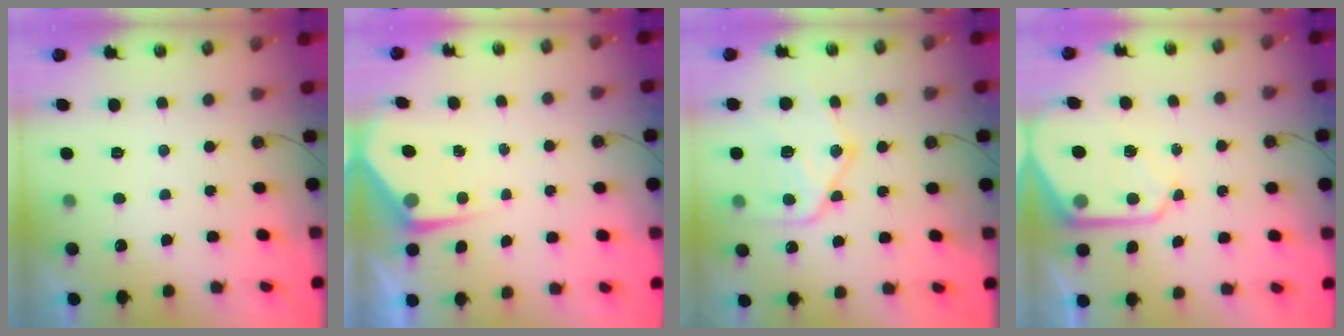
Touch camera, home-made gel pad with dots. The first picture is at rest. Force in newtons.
{"total": 5.4, "press": 5.3, "slide": 0.6}
{"total": 17.2, "press": 17.1, "slide": 1.9}
{"total": 10.9, "press": 10.9, "slide": 0.9}